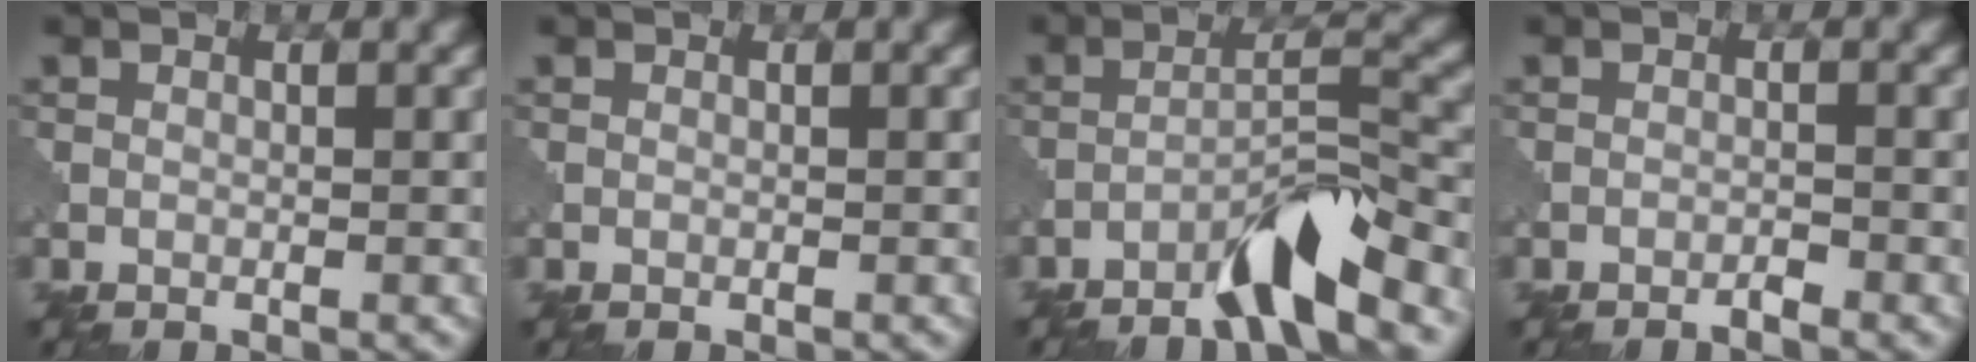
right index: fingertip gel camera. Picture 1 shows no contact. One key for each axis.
{"total": 0.0}
{"total": 5.3, "fx": -4.0, "fy": 0.4, "fz": 3.5, "tx": -0.060, "ty": 0.013, "tz": -0.079}
{"total": 0.9, "fx": -0.7, "fy": -0.1, "fz": 0.4, "tx": -0.006, "ty": 0.003, "tz": -0.018}